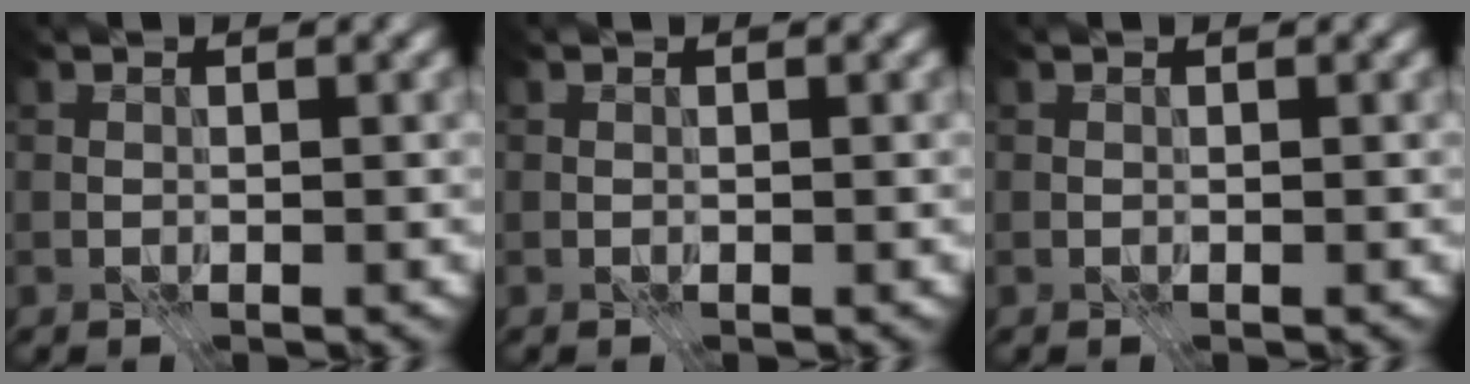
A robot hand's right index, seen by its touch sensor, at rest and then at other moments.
{"total": 0.0}
{"total": 0.0}